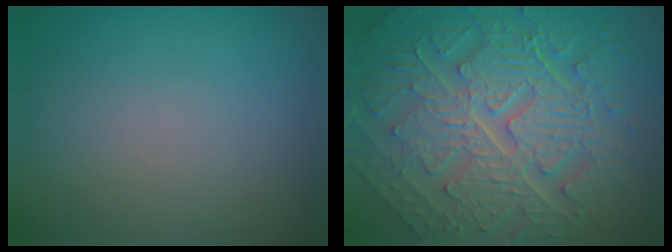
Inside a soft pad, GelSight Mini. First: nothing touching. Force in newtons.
{"total": 10.5, "press": 7.2, "slide": 7.7}